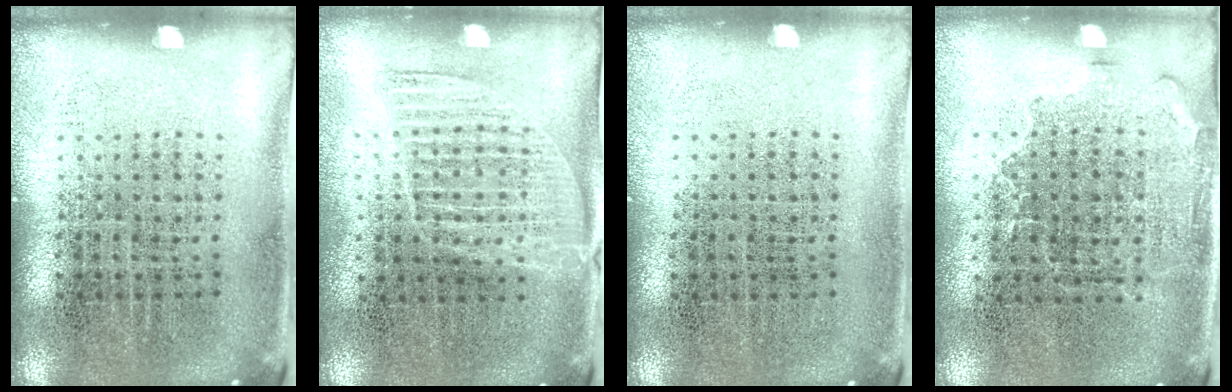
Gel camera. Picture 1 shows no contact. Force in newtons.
{"total": 1.3, "press": 1.1, "slide": 0.6}
{"total": 0.0}
{"total": 1.4, "press": 1.1, "slide": 0.9}